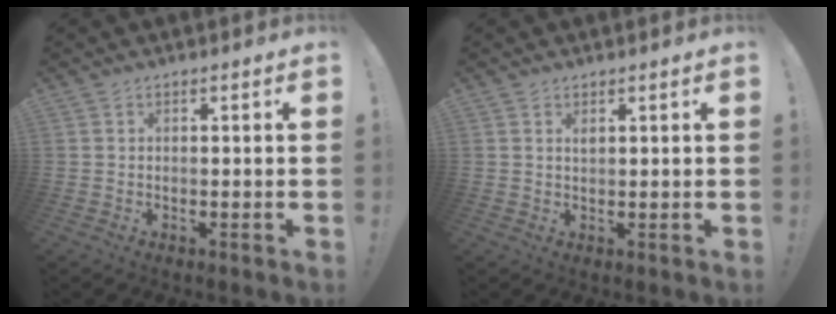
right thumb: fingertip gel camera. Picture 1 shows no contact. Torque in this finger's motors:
{"motor_torque": [-0.19, 0.08, -0.10, 0.05, 0.01]}